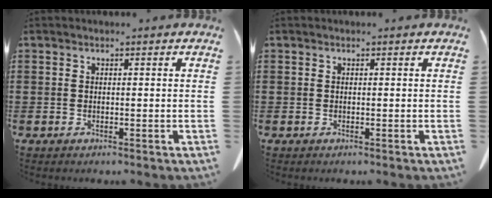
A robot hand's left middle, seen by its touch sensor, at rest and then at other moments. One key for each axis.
{"total": 0.0}